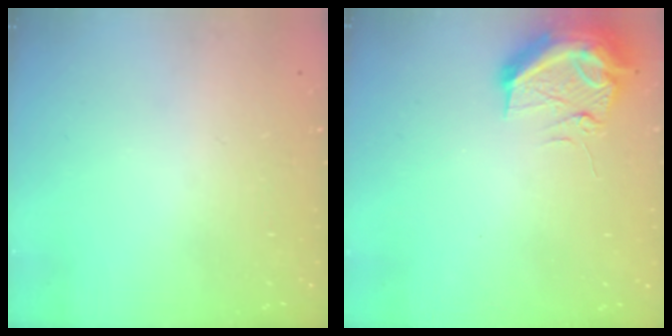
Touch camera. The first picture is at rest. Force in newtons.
{"total": 10.1, "press": 10.1, "slide": 0.8}